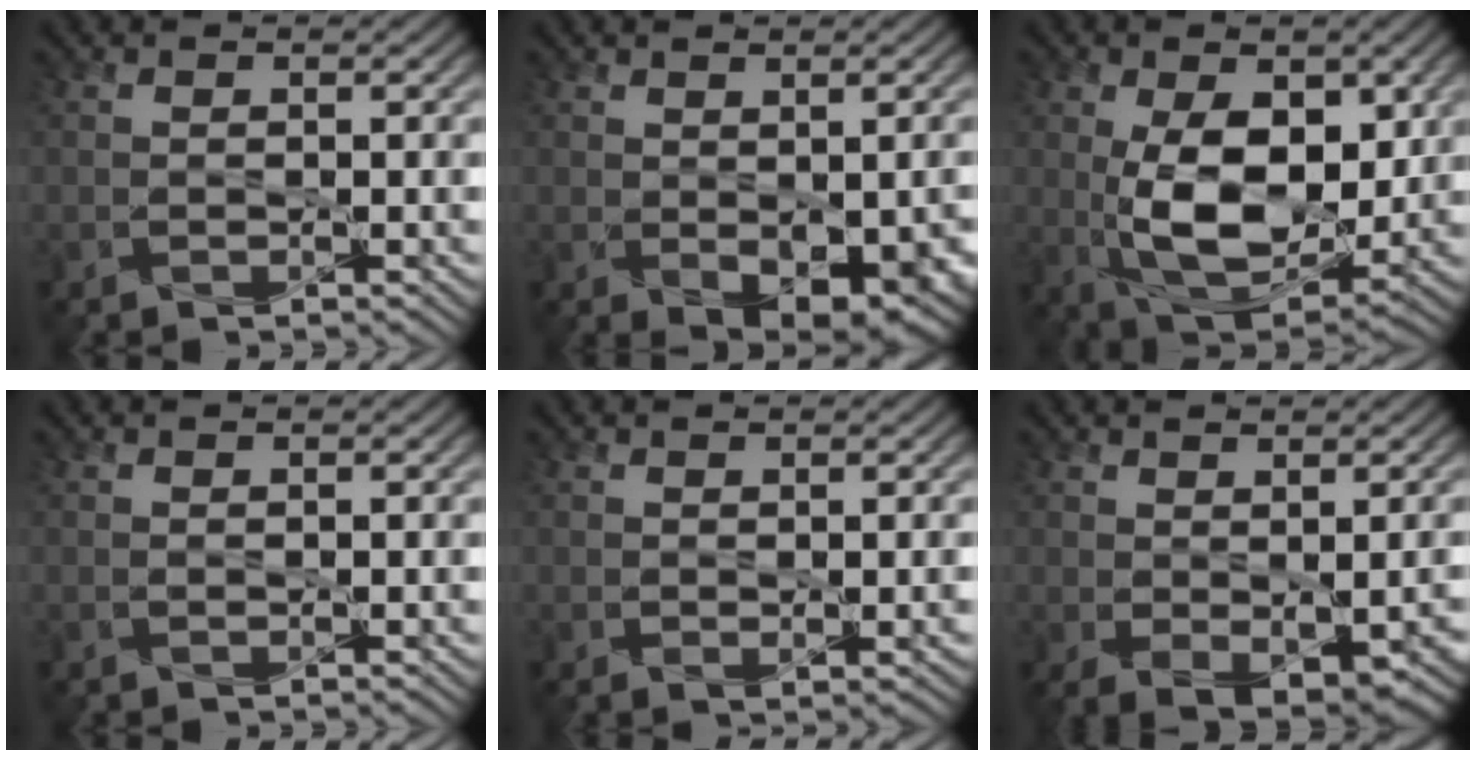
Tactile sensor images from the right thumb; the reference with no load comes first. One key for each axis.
{"total": 5.4, "fx": -1.2, "fy": 3.0, "fz": 4.4, "tx": -0.073, "ty": -0.028, "tz": 0.000}
{"total": 11.8, "fx": 0.7, "fy": 6.7, "fz": 9.7, "tx": -0.180, "ty": -0.009, "tz": 0.019}
{"total": 0.0}
{"total": 1.1, "fx": 0.2, "fy": 0.5, "fz": 0.9, "tx": -0.015, "ty": -0.003, "tz": 0.009}
{"total": 5.7, "fx": -1.3, "fy": 3.1, "fz": 4.6, "tx": -0.087, "ty": -0.031, "tz": 0.003}